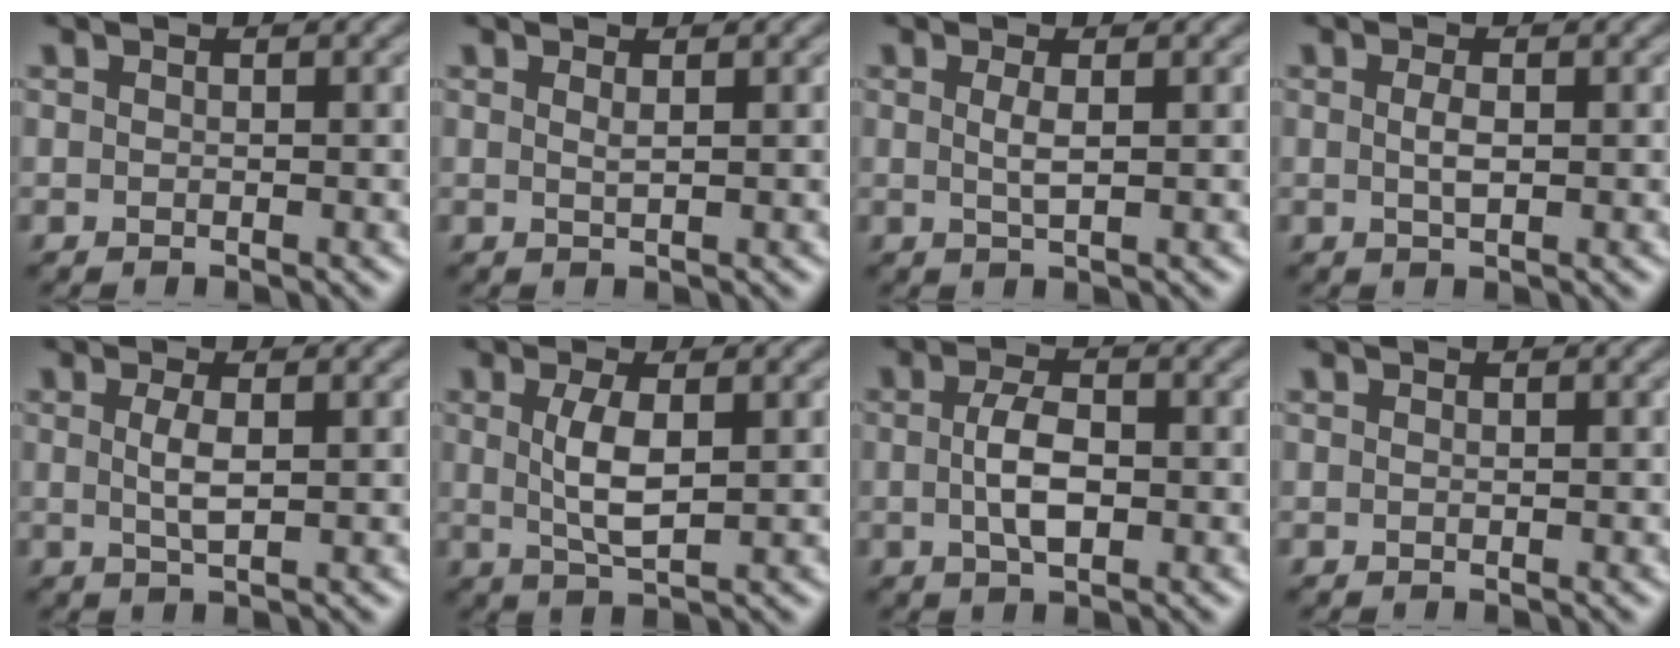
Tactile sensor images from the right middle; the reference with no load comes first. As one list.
[{"total": 0.7, "force": [0.4, 0.1, 0.6], "torque": [-0.007, -0.001, 0.005]}, {"total": 1.5, "force": [0.3, 0.3, 1.4], "torque": [-0.027, 0.001, 0.004]}, {"total": 1.4, "force": [0.1, 0.4, 1.3], "torque": [-0.028, 0.000, 0.002]}, {"total": 2.0, "force": [0.3, 0.5, 1.9], "torque": [-0.040, 0.001, 0.007]}, {"total": 3.4, "force": [0.5, 1.0, 3.2], "torque": [-0.070, -0.002, 0.012]}, {"total": 3.5, "force": [-0.2, 1.6, 3.1], "torque": [-0.063, -0.001, -0.004]}, {"total": 0.0}]